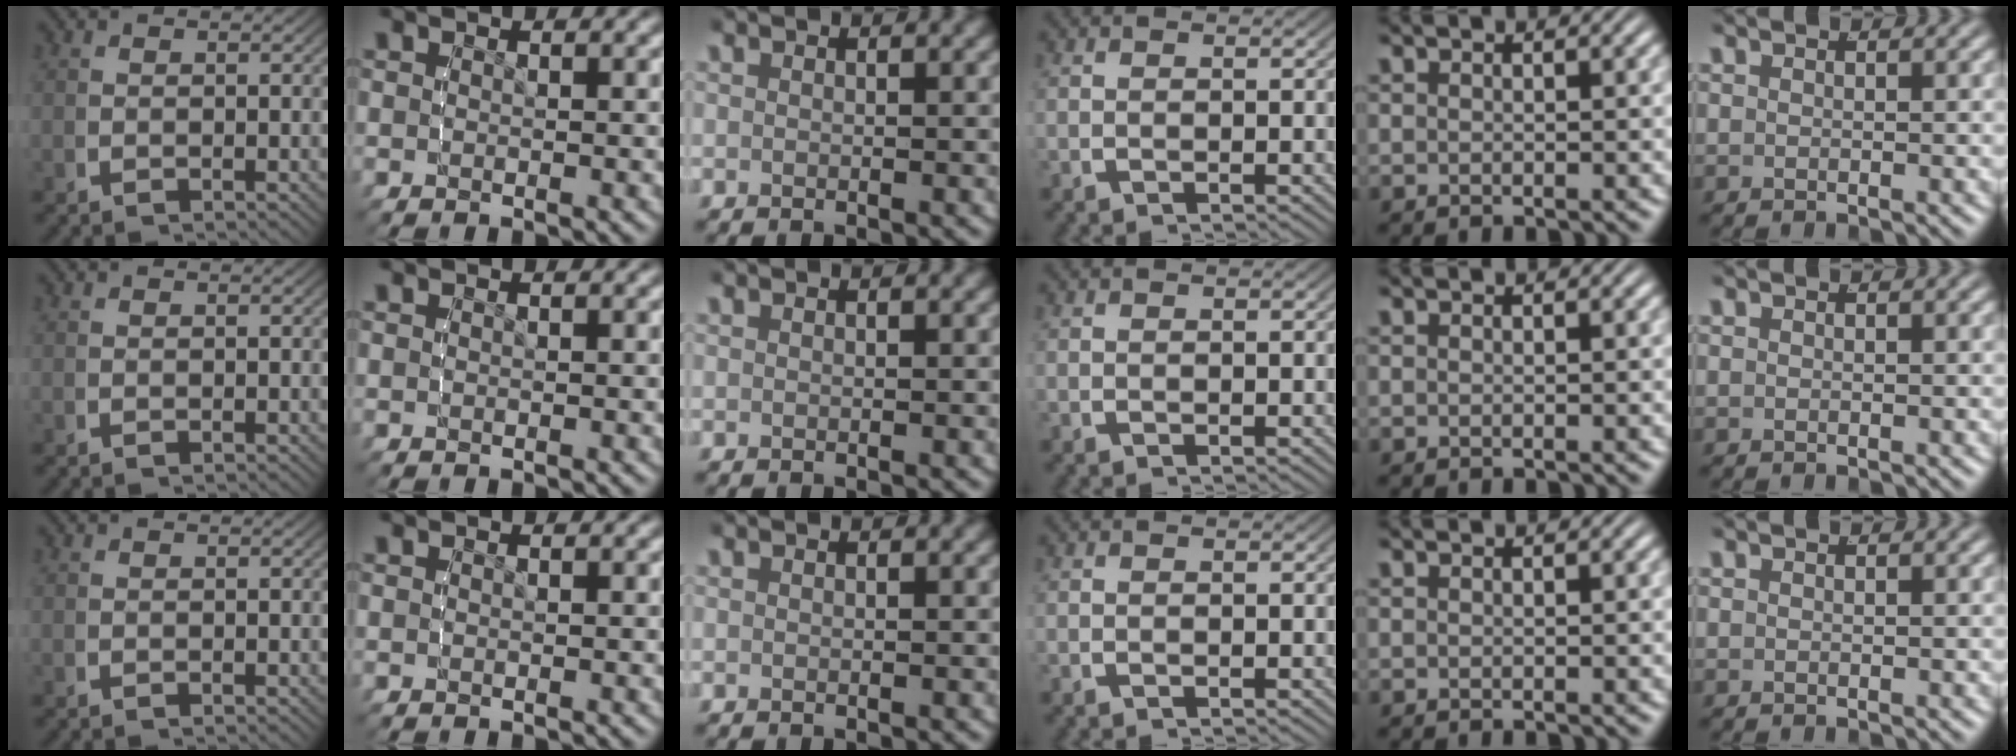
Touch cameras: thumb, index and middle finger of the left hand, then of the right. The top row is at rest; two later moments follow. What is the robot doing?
{"motion": "lift_and_place", "object": "bottle"}